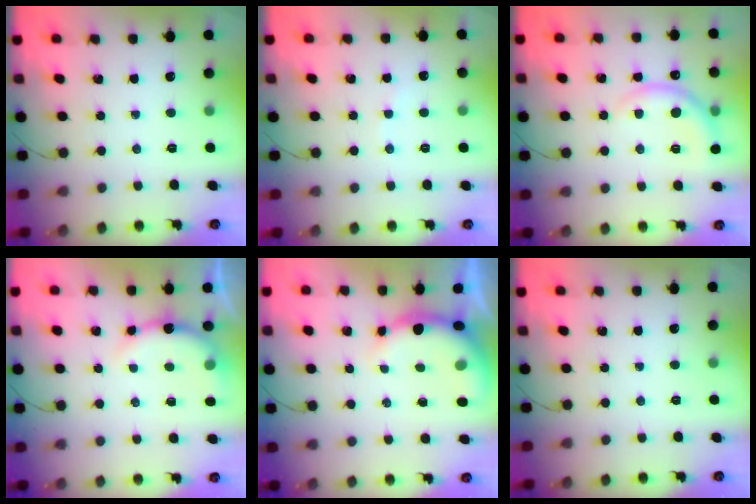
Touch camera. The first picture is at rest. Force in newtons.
{"total": 3.8, "press": 3.7, "slide": 0.9}
{"total": 7.2, "press": 7.2, "slide": 0.6}
{"total": 6.7, "press": 6.6, "slide": 1.2}
{"total": 8.3, "press": 8.2, "slide": 1.5}
{"total": 0.0}